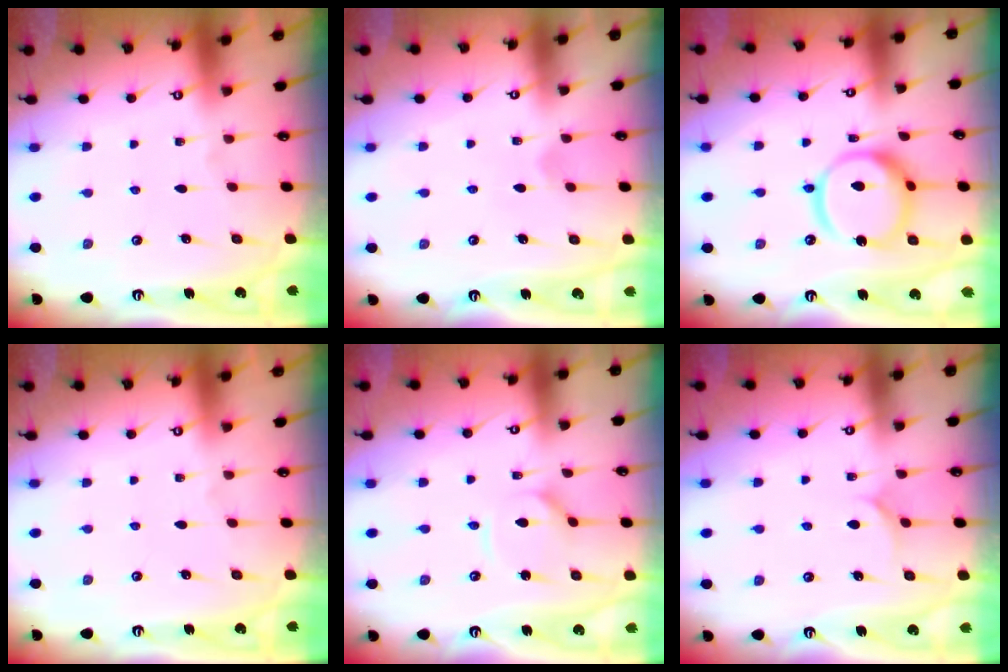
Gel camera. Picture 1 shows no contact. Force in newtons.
{"total": 4.4, "press": 4.4, "slide": 0.6}
{"total": 17.1, "press": 16.9, "slide": 2.3}
{"total": 0.0}
{"total": 2.8, "press": 2.8, "slide": 0.3}
{"total": 4.6, "press": 4.5, "slide": 0.4}